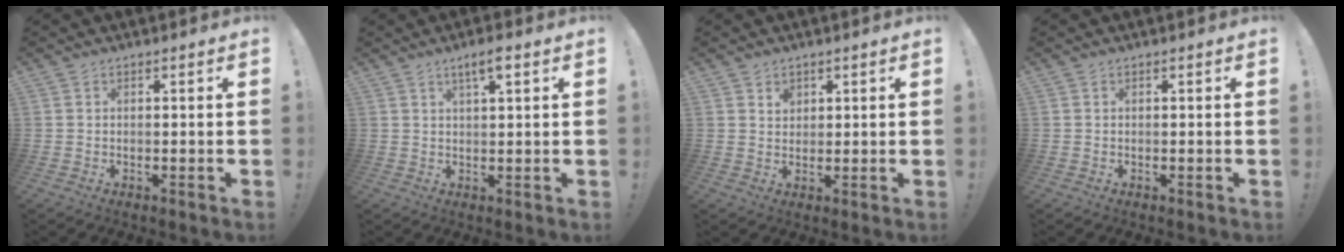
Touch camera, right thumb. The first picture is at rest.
{"total": 4.0, "force": [2.1, 0.6, 3.4], "torque": [-0.059, -0.002, 0.032]}
{"total": 2.5, "force": [1.5, 1.8, 0.6], "torque": [0.005, -0.009, 0.025]}
{"total": 0.0}